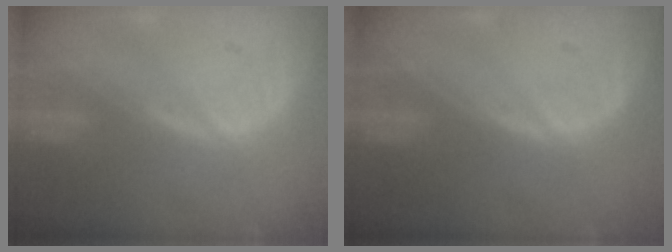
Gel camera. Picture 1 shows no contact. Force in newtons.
{"total": 0.0}